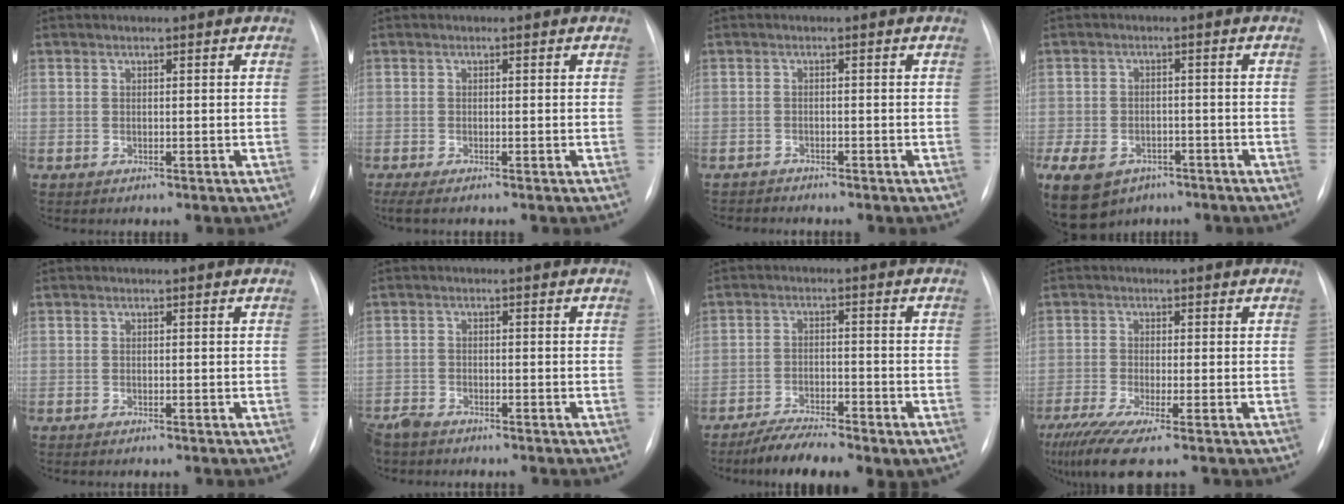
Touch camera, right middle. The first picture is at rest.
{"total": 2.5, "force": [-2.0, 0.0, 1.5], "torque": [-0.021, -0.006, -0.031]}
{"total": 1.9, "force": [-1.9, 0.4, -0.3], "torque": [0.006, -0.005, -0.031]}
{"total": 24.8, "force": [-12.6, 18.5, 10.6], "torque": [-0.354, -0.023, -0.175]}
{"total": 0.5, "force": [-0.5, 0.0, 0.3], "torque": [-0.005, -0.001, -0.007]}
{"total": 4.5, "force": [-4.0, 1.3, 1.4], "torque": [-0.026, -0.010, -0.070]}
{"total": 10.0, "force": [-7.5, 2.6, 6.1], "torque": [-0.099, -0.009, -0.119]}
{"total": 8.0, "force": [-5.6, 0.3, 5.7], "torque": [-0.101, -0.025, -0.100]}